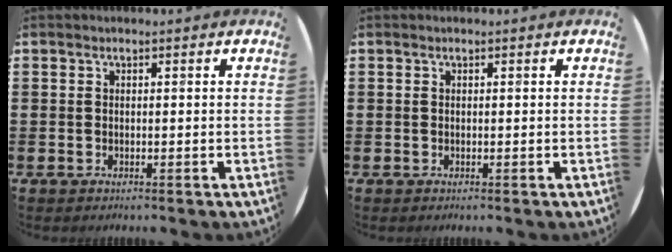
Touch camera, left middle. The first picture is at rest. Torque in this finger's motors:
{"motor_torque": [-0.01, 0.01, 0.00, 0.00]}